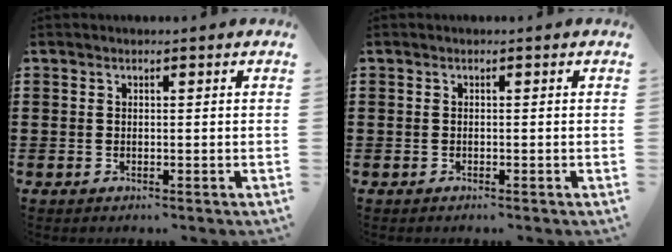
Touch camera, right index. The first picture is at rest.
{"total": 0.0}